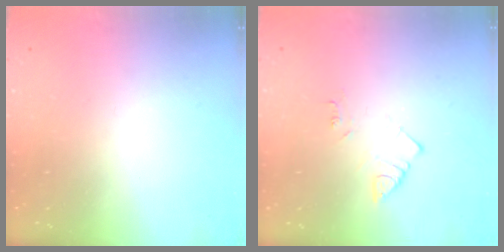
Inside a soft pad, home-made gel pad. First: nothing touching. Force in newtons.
{"total": 2.9, "press": 2.9, "slide": 0.6}